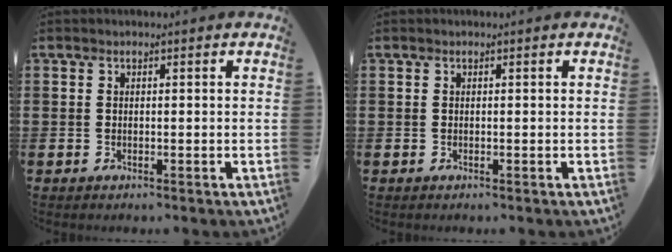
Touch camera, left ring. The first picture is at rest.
{"total": 0.0}